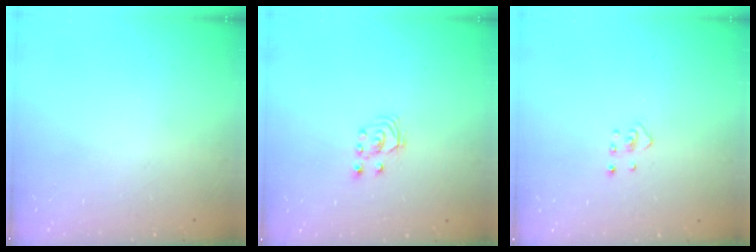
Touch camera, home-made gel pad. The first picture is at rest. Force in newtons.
{"total": 2.8, "press": 2.7, "slide": 0.7}
{"total": 2.4, "press": 2.3, "slide": 0.4}